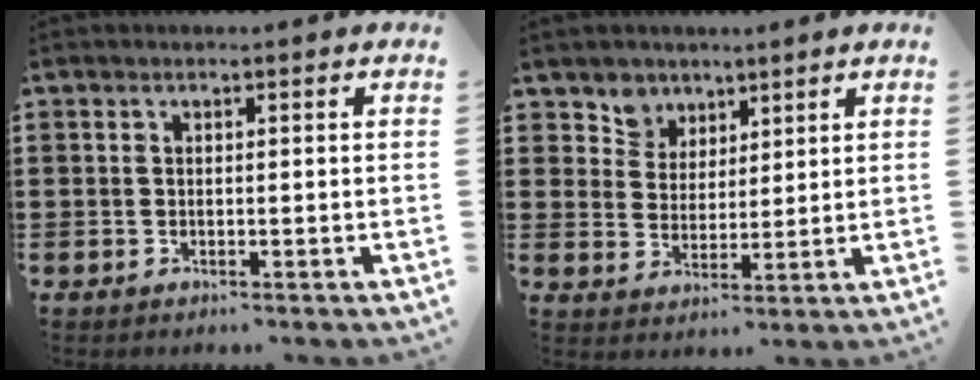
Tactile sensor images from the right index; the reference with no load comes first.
{"total": 4.8, "force": [3.2, 3.5, -0.3], "torque": [-0.023, 0.000, 0.058]}